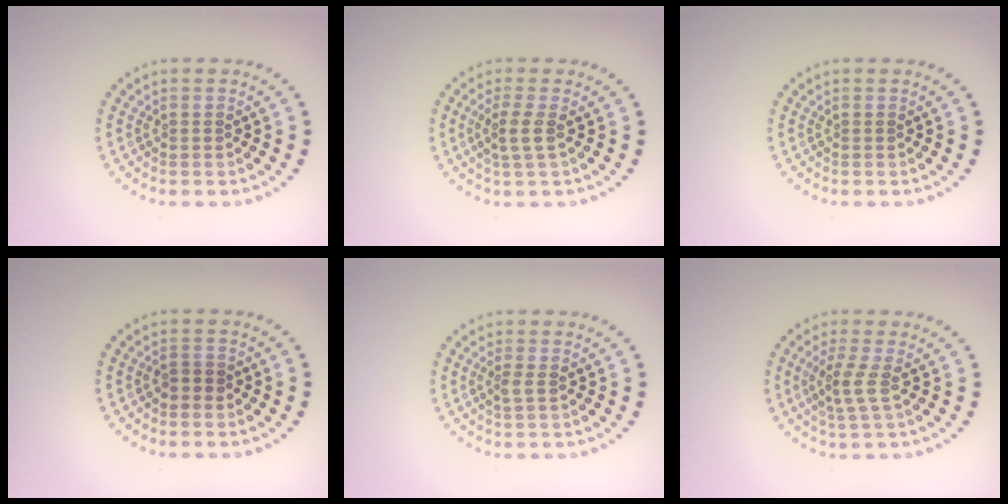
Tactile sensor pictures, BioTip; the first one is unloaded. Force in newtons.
{"total": 1.8, "press": 1.5, "slide": 1.0}
{"total": 0.0}
{"total": 1.0, "press": 0.9, "slide": 0.3}
{"total": 0.9, "press": 0.7, "slide": 0.6}
{"total": 2.1, "press": 1.5, "slide": 1.5}